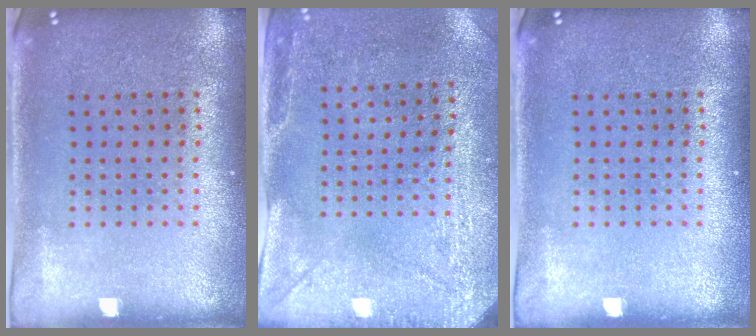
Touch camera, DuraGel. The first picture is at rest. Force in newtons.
{"total": 3.0, "press": 2.4, "slide": 1.9}
{"total": 0.0}